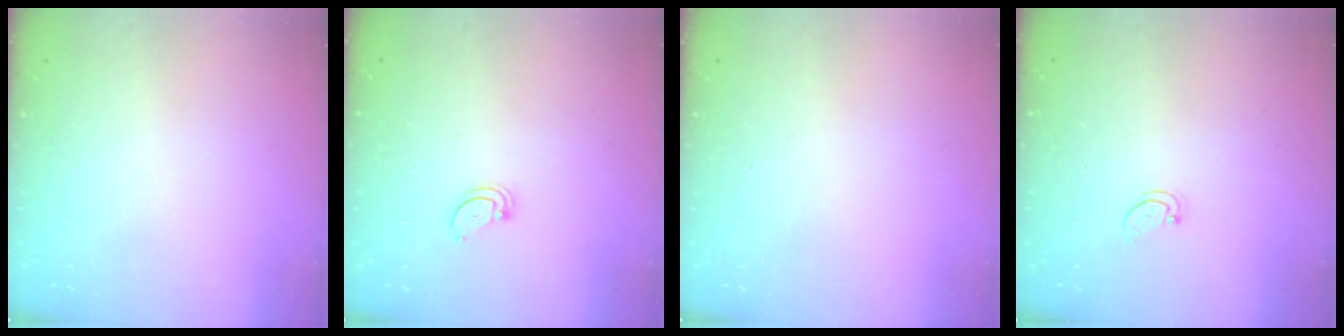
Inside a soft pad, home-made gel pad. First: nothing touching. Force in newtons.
{"total": 1.8, "press": 1.8, "slide": 0.2}
{"total": 0.0}
{"total": 1.5, "press": 1.5, "slide": 0.3}